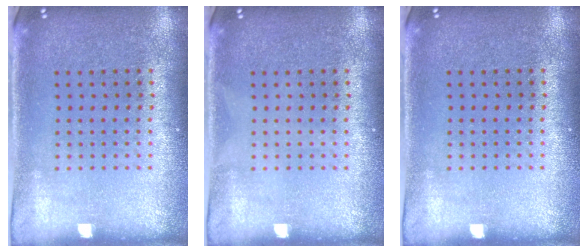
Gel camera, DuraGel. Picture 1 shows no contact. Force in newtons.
{"total": 0.0}
{"total": 0.0}